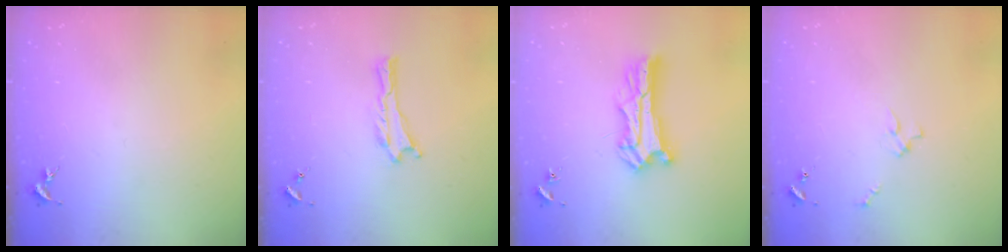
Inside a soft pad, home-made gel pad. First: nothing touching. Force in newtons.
{"total": 0.0}
{"total": 7.4, "press": 7.4, "slide": 0.7}
{"total": 2.3, "press": 2.2, "slide": 0.3}